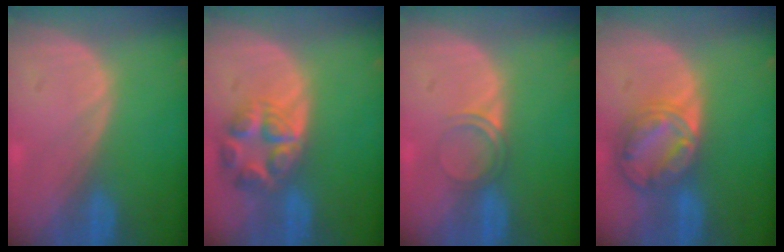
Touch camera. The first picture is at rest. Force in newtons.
{"total": 7.6, "press": 6.8, "slide": 3.5}
{"total": 2.5, "press": 2.1, "slide": 1.2}
{"total": 8.6, "press": 7.3, "slide": 4.5}